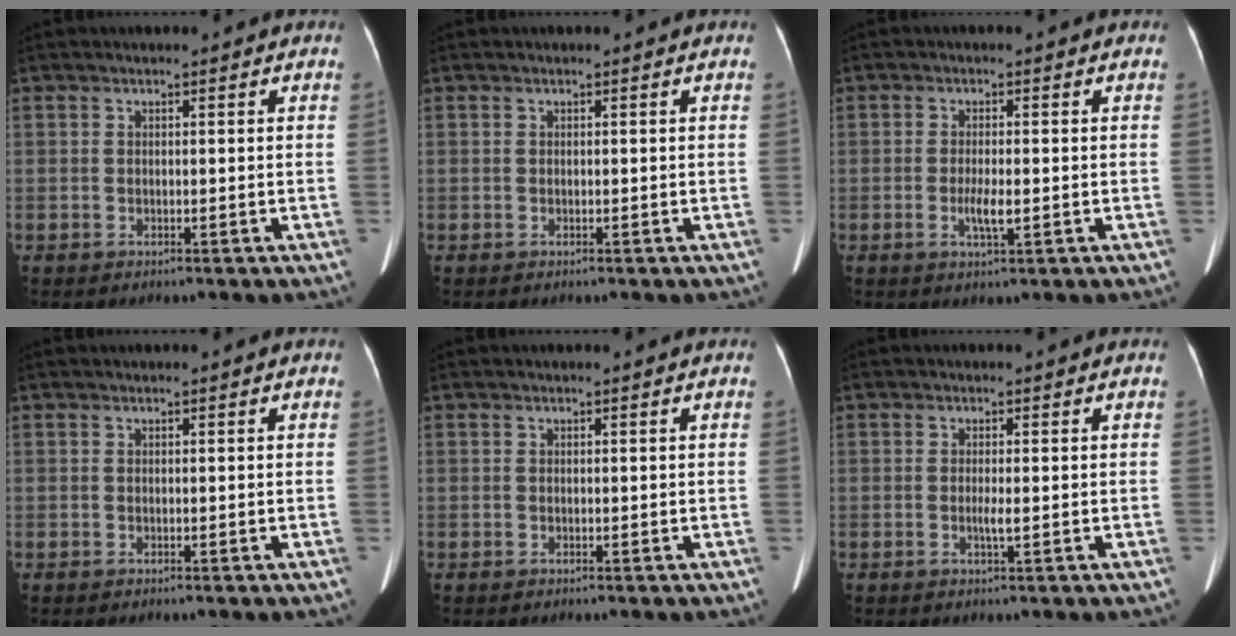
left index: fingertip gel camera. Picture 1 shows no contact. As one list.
[{"total": 0.0}, {"total": 3.0, "force": [-0.8, 0.6, 2.8], "torque": [-0.058, -0.003, -0.013]}, {"total": 0.0}, {"total": 0.0}, {"total": 1.3, "force": [-0.3, 0.0, 1.2], "torque": [-0.027, -0.003, -0.006]}]